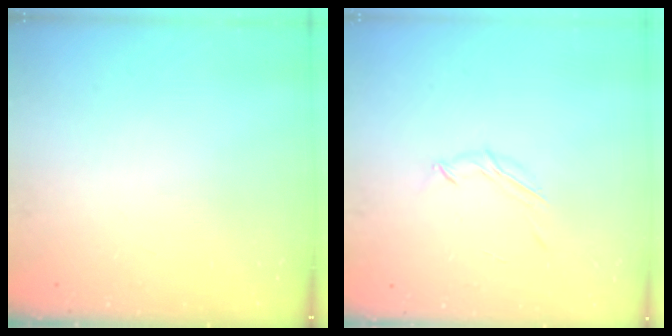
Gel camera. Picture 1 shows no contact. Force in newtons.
{"total": 3.6, "press": 3.5, "slide": 0.8}